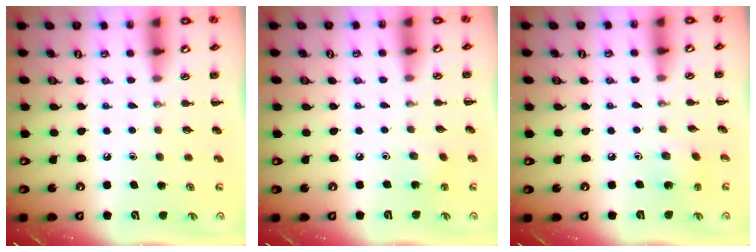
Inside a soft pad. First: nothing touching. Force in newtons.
{"total": 2.4, "press": 2.4, "slide": 0.4}
{"total": 1.7, "press": 1.5, "slide": 0.6}